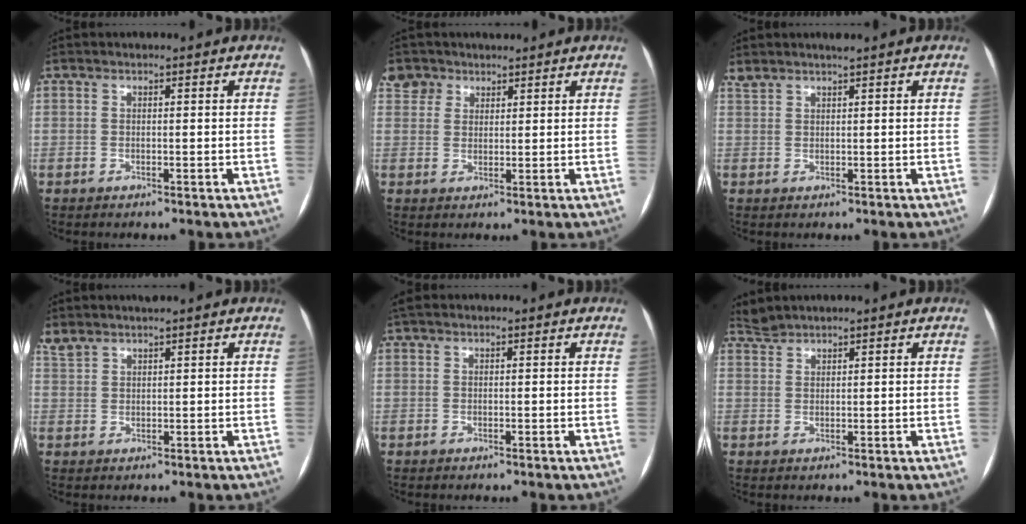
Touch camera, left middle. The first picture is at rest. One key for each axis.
{"total": 3.8, "fx": 2.5, "fy": 2.9, "fz": -0.2, "tx": 0.006, "ty": 0.014, "tz": 0.043}
{"total": 1.9, "fx": 1.7, "fy": -0.1, "fz": 0.7, "tx": -0.015, "ty": 0.011, "tz": 0.036}
{"total": 3.0, "fx": 2.8, "fy": 0.3, "fz": 1.0, "tx": -0.028, "ty": 0.015, "tz": 0.060}
{"total": 0.8, "fx": 0.6, "fy": 0.2, "fz": 0.4, "tx": -0.017, "ty": 0.023, "tz": 0.015}
{"total": 1.9, "fx": 1.8, "fy": -0.2, "fz": -0.4, "tx": -0.002, "ty": 0.009, "tz": 0.046}